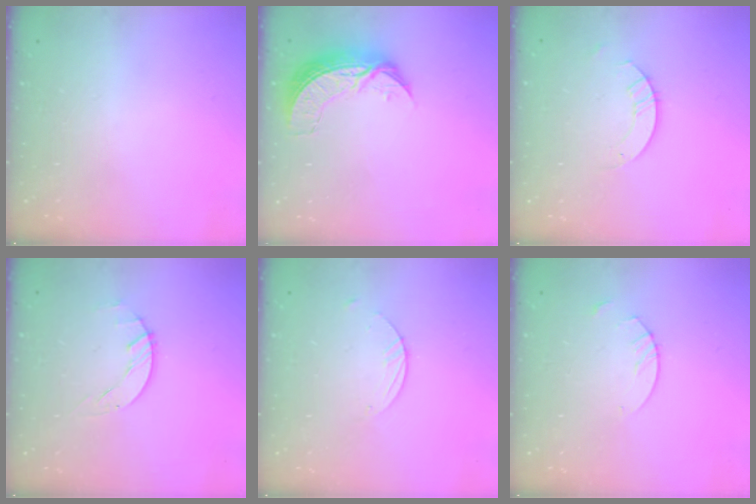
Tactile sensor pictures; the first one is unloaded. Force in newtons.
{"total": 8.6, "press": 8.6, "slide": 0.6}
{"total": 2.6, "press": 2.6, "slide": 0.2}
{"total": 1.5, "press": 1.4, "slide": 0.3}
{"total": 1.8, "press": 1.8, "slide": 0.1}
{"total": 2.7, "press": 2.7, "slide": 0.2}